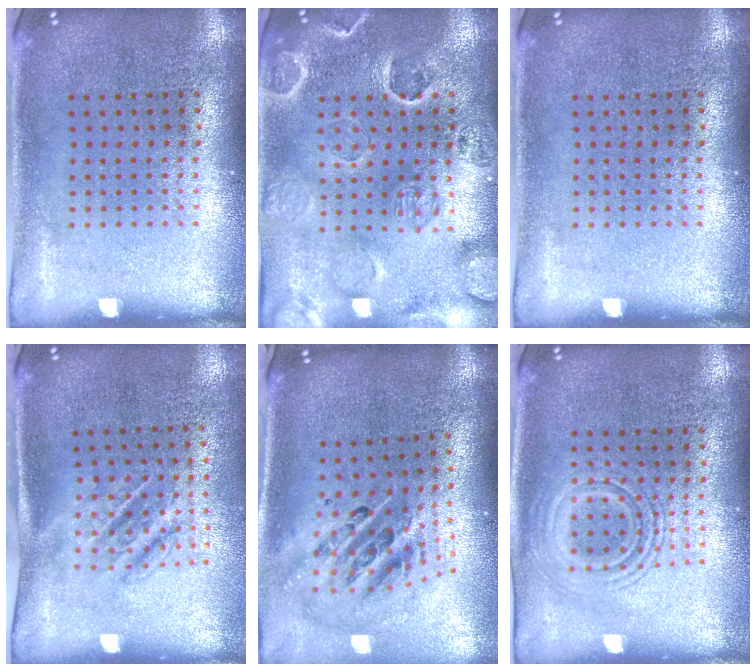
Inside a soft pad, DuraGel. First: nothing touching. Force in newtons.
{"total": 2.7, "press": 2.6, "slide": 0.5}
{"total": 0.0}
{"total": 1.7, "press": 1.3, "slide": 1.1}
{"total": 2.6, "press": 1.8, "slide": 2.0}
{"total": 2.8, "press": 2.7, "slide": 0.5}